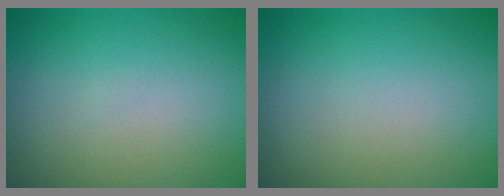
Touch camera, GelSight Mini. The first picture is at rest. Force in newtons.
{"total": 0.0}